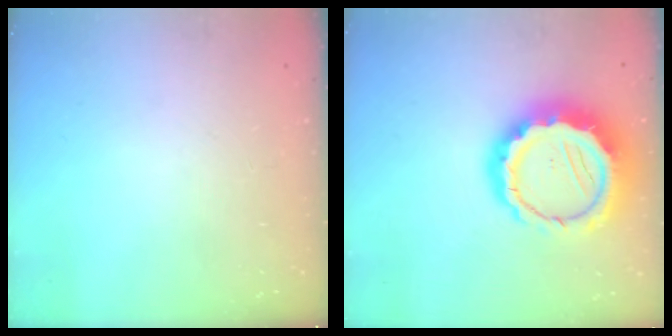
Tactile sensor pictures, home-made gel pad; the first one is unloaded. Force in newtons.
{"total": 18.0, "press": 17.6, "slide": 3.9}